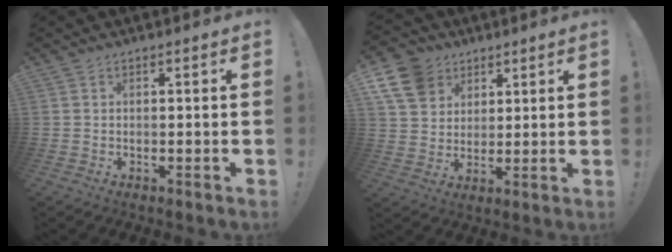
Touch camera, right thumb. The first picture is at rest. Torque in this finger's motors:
{"motor_torque": [0.07, 0.09, 0.16, 0.09, 0.17]}